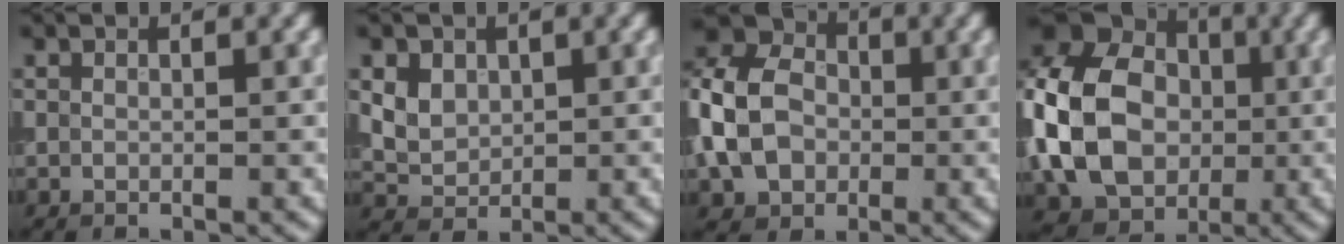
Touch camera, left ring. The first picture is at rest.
{"total": 4.4, "force": [1.6, 3.4, 2.3], "torque": [-0.051, 0.012, 0.030]}
{"total": 8.2, "force": [-0.9, 6.5, 5.0], "torque": [-0.106, 0.008, -0.034]}
{"total": 11.8, "force": [-0.7, 9.5, 7.0], "torque": [-0.157, 0.011, -0.022]}